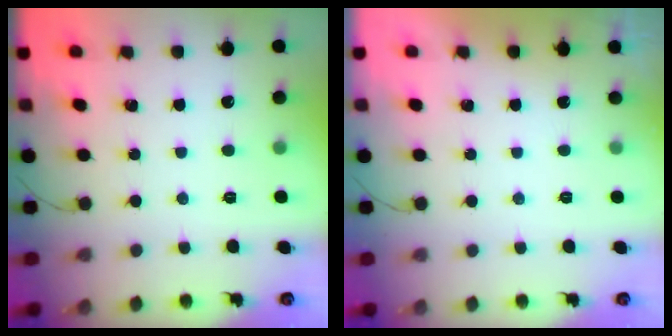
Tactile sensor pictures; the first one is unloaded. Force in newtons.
{"total": 0.0}